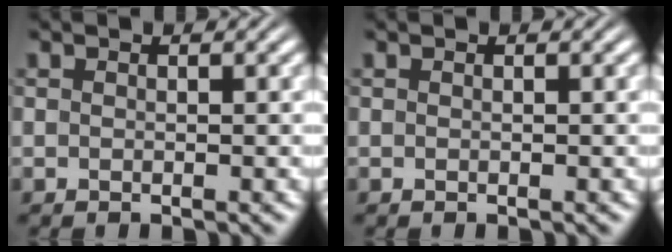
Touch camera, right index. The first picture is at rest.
{"total": 0.0}